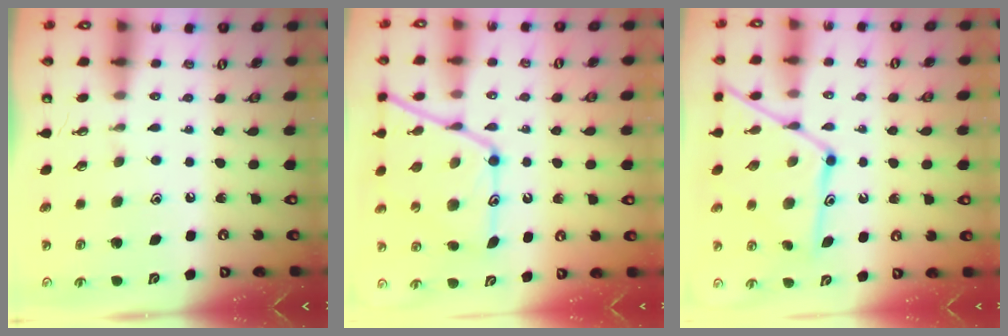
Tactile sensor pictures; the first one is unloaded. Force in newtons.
{"total": 17.4, "press": 17.4, "slide": 1.6}
{"total": 15.7, "press": 15.6, "slide": 1.4}